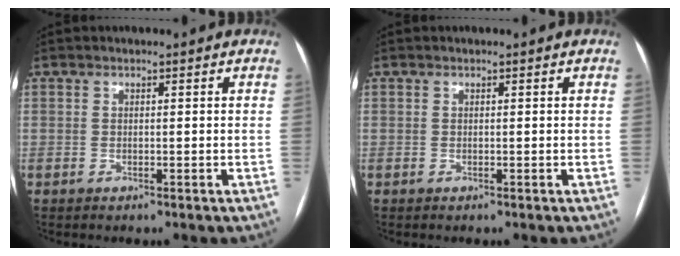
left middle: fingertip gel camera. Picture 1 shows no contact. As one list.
[{"total": 0.0}]